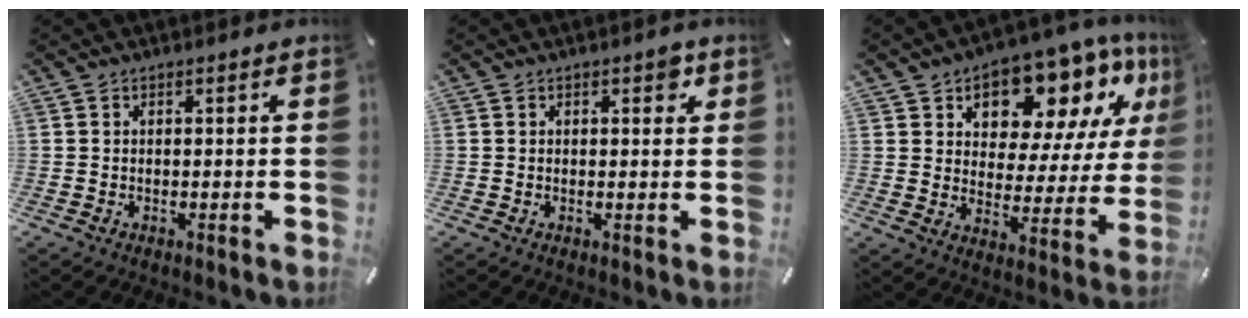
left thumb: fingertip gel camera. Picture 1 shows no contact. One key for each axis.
{"total": 2.0, "fx": 0.8, "fy": 1.1, "fz": 1.4, "tx": -0.007, "ty": -0.004, "tz": 0.008}
{"total": 14.4, "fx": 10.5, "fy": 7.5, "fz": 6.4, "tx": -0.098, "ty": -0.086, "tz": 0.178}